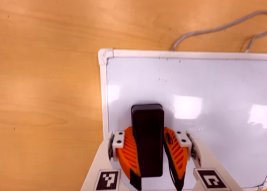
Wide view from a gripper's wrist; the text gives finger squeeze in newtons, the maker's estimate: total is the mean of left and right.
{"total": 15.5, "left": 15.3, "right": 15.8}